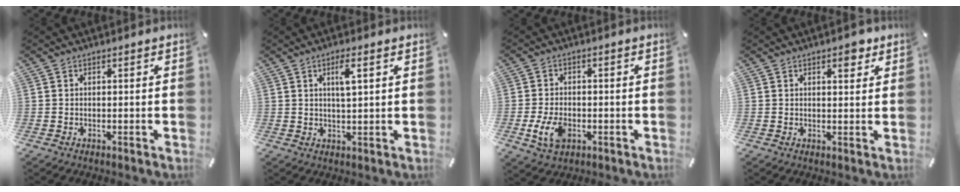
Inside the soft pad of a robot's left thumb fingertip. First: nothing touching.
{"total": 4.8, "force": [1.9, 0.9, 4.4], "torque": [-0.083, -0.001, 0.027]}
{"total": 6.8, "force": [-2.1, 4.5, 4.7], "torque": [-0.108, 0.004, -0.039]}
{"total": 3.8, "force": [2.3, 1.9, 2.4], "torque": [-0.020, -0.008, 0.033]}